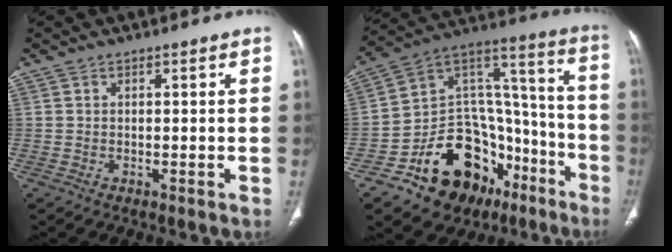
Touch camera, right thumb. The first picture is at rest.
{"total": 26.8, "force": [-13.9, 17.8, 14.5], "torque": [-0.170, 0.127, -0.210]}